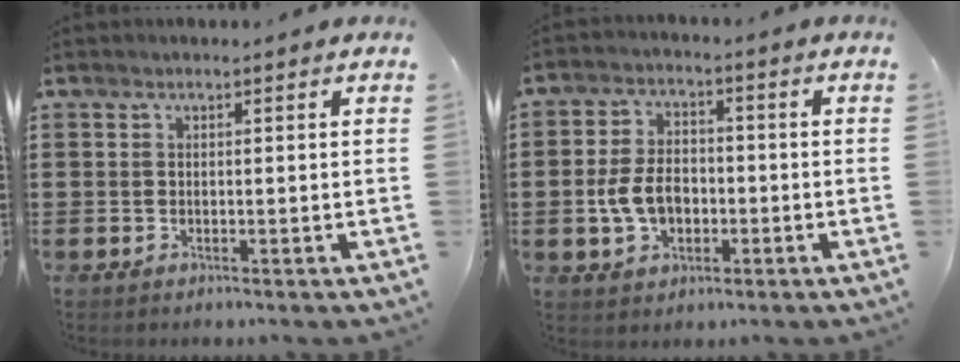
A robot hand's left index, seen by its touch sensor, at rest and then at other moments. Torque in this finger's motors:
{"motor_torque": [1.27, 0.86, 0.65, 0.10]}